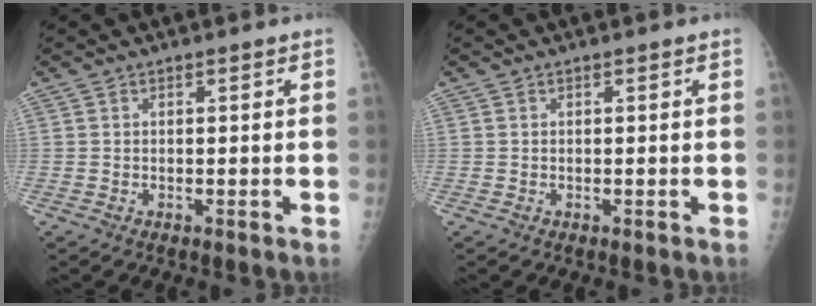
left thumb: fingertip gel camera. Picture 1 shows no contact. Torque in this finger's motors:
{"motor_torque": [0.06, 0.06, -0.12, -0.12, 0.00]}